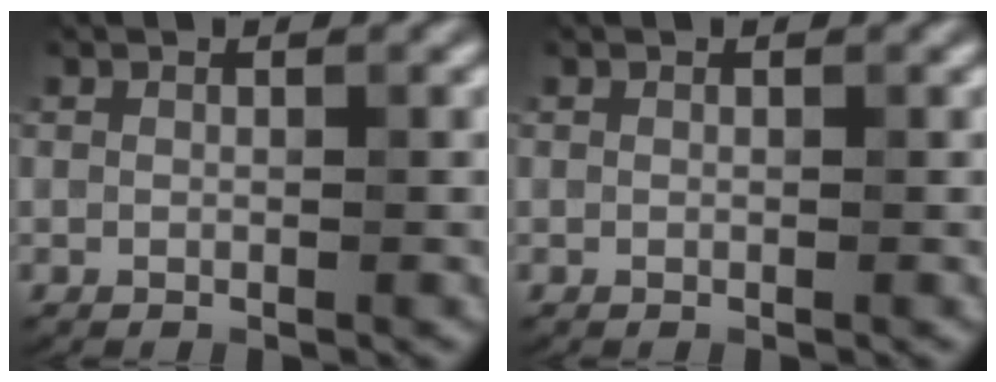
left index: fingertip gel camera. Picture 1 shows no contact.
{"total": 0.0}